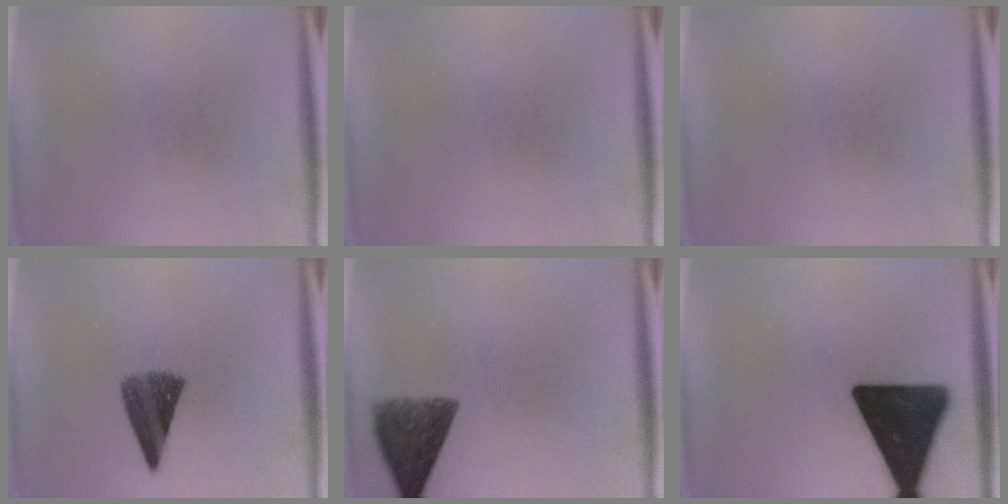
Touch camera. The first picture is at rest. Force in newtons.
{"total": 0.0}
{"total": 0.0}
{"total": 8.0}
{"total": 8.3}
{"total": 19.5}